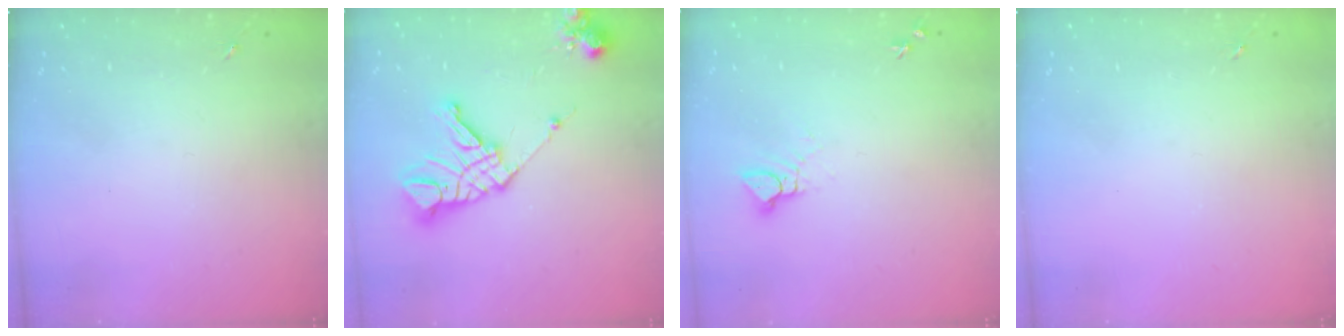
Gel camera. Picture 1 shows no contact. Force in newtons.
{"total": 16.3, "press": 16.2, "slide": 1.8}
{"total": 3.7, "press": 3.7, "slide": 0.3}
{"total": 0.0}